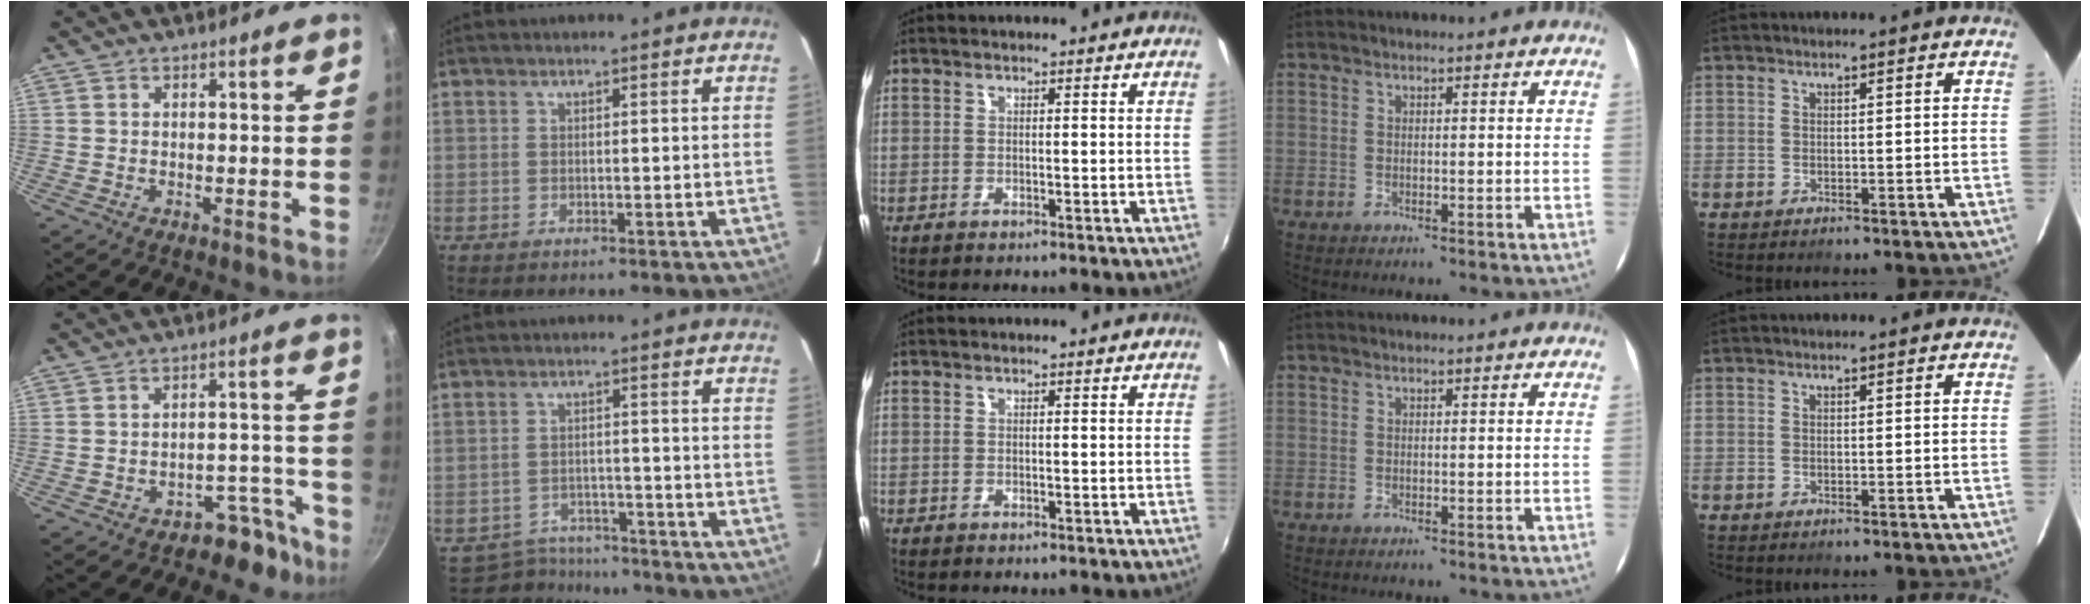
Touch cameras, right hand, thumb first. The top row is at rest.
{"thumb": {"total": 6.9, "force": [-5.4, 4.0, 1.5], "torque": [0.052, 0.075, -0.067]}, "index": {"total": 6.9, "force": [-6.2, 3.1, -0.1], "torque": [-0.013, 0.014, -0.090]}}